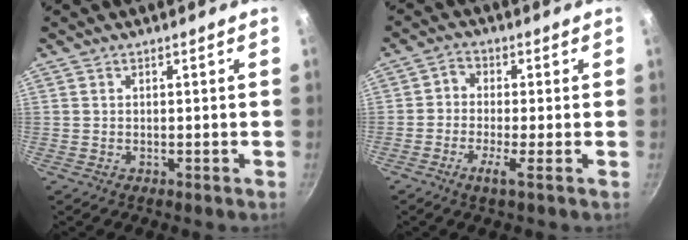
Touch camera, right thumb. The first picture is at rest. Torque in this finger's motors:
{"motor_torque": [-0.39, 0.43, -0.37, -0.13, 0.13]}